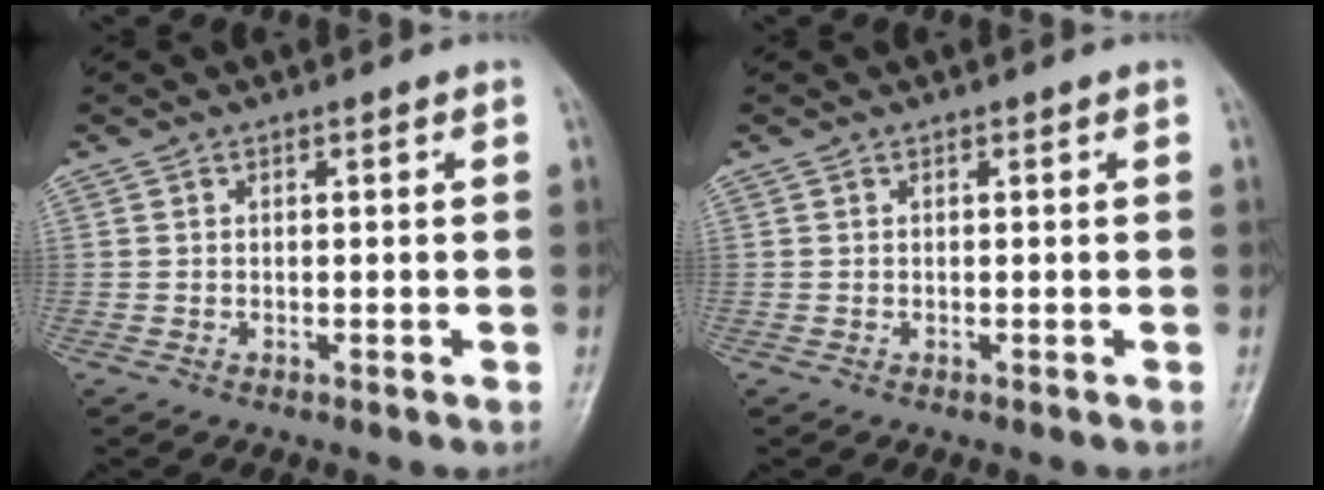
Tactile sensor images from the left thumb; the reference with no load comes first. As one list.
[{"total": 0.0}]